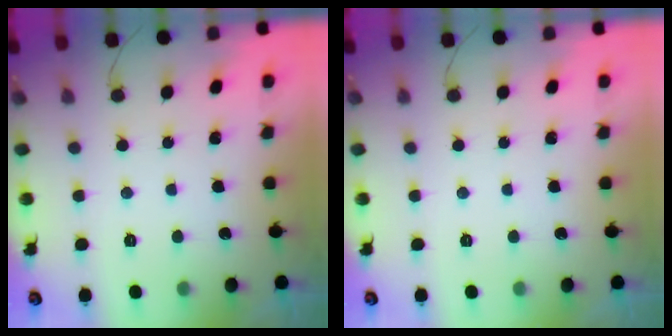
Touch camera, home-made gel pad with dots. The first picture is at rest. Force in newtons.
{"total": 0.0}